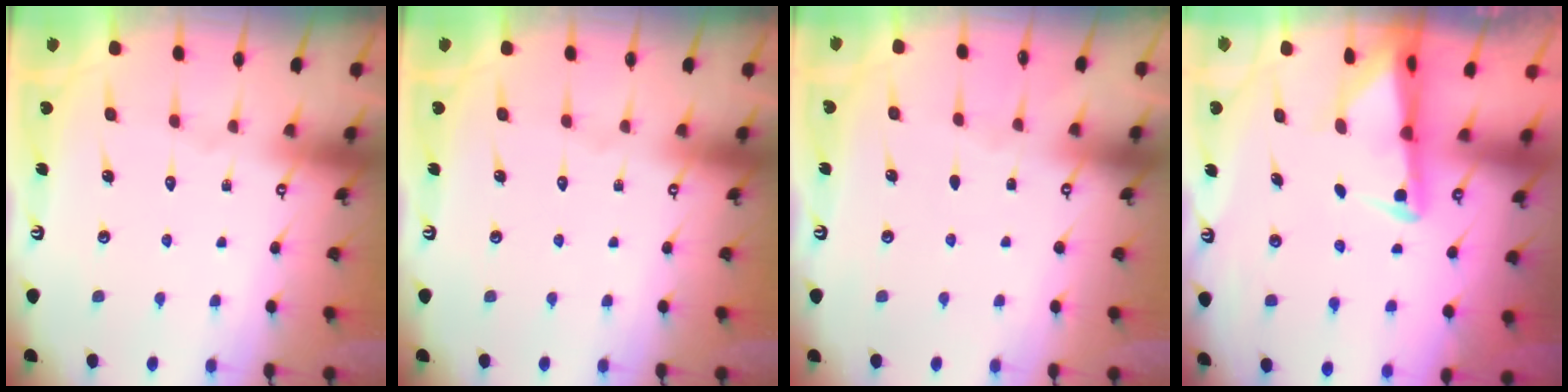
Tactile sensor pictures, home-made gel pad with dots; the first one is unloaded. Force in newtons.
{"total": 0.0}
{"total": 2.4, "press": 2.4, "slide": 0.4}
{"total": 2.6, "press": 2.5, "slide": 0.4}